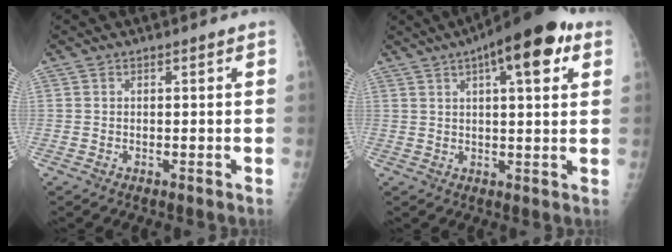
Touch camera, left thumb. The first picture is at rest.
{"total": 13.9, "force": [6.4, 4.5, 11.5], "torque": [-0.144, 0.003, 0.085]}